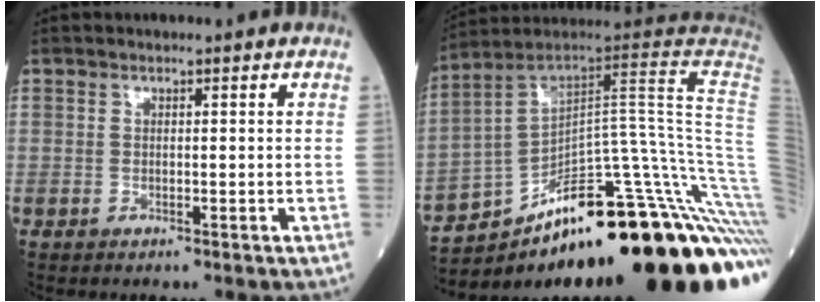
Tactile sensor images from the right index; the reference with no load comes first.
{"total": 30.9, "force": [-17.2, 2.3, 25.5], "torque": [-0.215, 0.046, -0.245]}